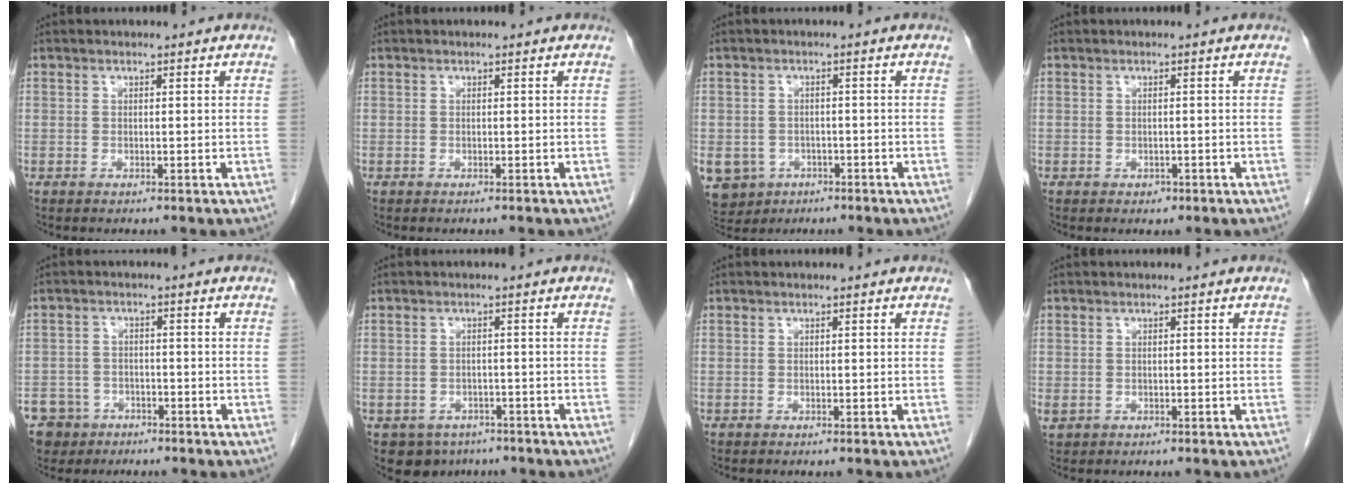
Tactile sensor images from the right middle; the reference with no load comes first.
{"total": 0.0}
{"total": 9.1, "force": [-4.4, 7.6, 2.5], "torque": [-0.071, 0.002, -0.058]}
{"total": 0.9, "force": [-0.5, 0.7, 0.3], "torque": [-0.007, 0.001, -0.003]}
{"total": 8.4, "force": [-5.2, 6.4, 1.5], "torque": [-0.046, 0.002, -0.085]}
{"total": 5.1, "force": [-3.5, 3.7, 0.8], "torque": [-0.008, 0.006, -0.045]}
{"total": 0.0}
{"total": 1.3, "force": [-0.3, 1.1, 0.6], "torque": [-0.014, 0.001, 0.004]}